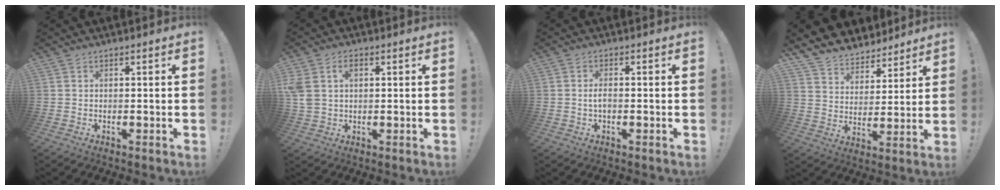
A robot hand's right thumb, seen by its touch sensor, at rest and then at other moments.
{"total": 6.0, "force": [1.7, 4.3, 3.8], "torque": [-0.080, 0.003, 0.031]}
{"total": 2.4, "force": [-0.6, 1.0, 2.1], "torque": [-0.045, 0.001, -0.013]}
{"total": 7.7, "force": [6.4, 4.3, 0.7], "torque": [-0.022, -0.065, 0.127]}